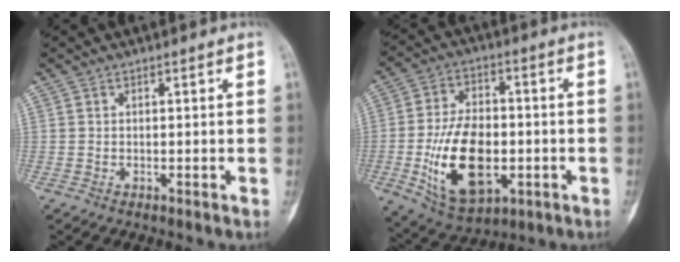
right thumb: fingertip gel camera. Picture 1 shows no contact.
{"total": 17.8, "force": [-3.7, 10.4, 14.0], "torque": [-0.222, 0.009, -0.048]}